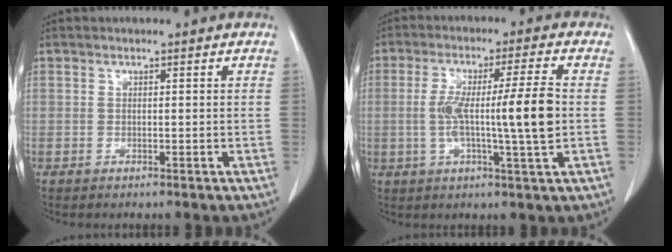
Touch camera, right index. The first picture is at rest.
{"total": 11.3, "force": [-0.3, -0.3, 11.3], "torque": [-0.197, 0.008, -0.006]}